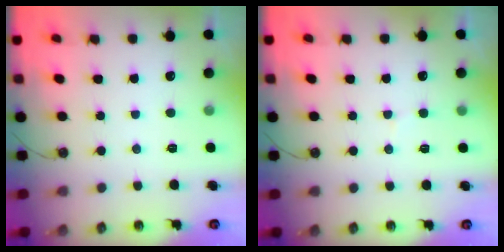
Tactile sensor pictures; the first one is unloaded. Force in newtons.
{"total": 6.6, "press": 6.6, "slide": 0.6}